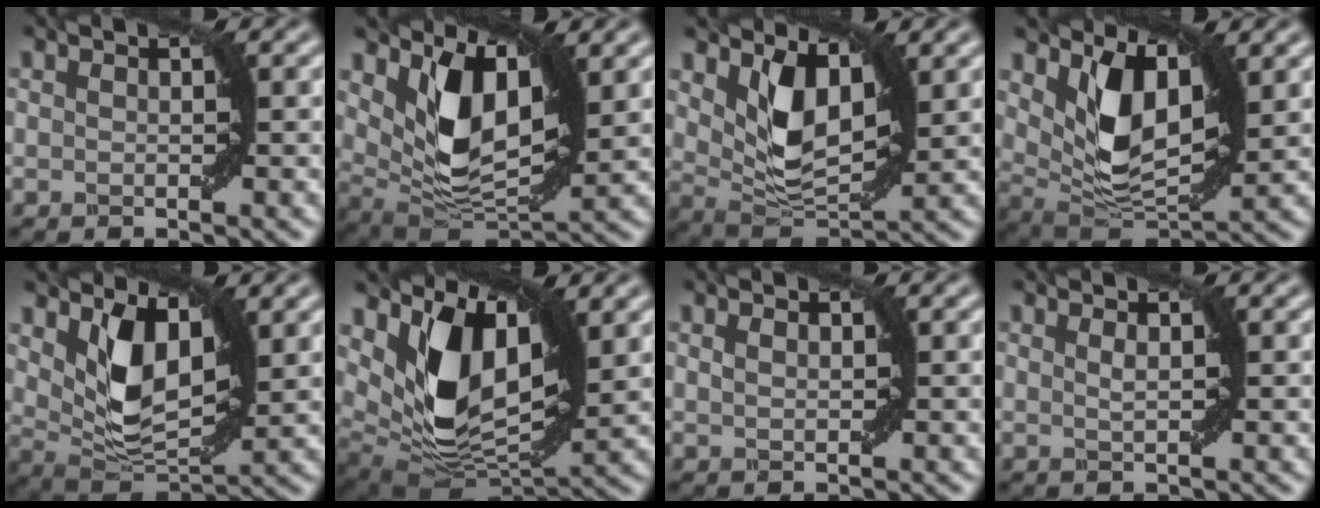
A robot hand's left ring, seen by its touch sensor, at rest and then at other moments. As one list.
[{"total": 7.7, "force": [2.6, 4.0, 6.0], "torque": [-0.116, -0.019, 0.048]}, {"total": 5.7, "force": [2.1, 3.1, 4.3], "torque": [-0.089, -0.011, 0.044]}, {"total": 6.8, "force": [2.4, 3.6, 5.3], "torque": [-0.104, -0.017, 0.046]}, {"total": 5.9, "force": [2.1, 3.2, 4.5], "torque": [-0.092, -0.012, 0.043]}, {"total": 9.9, "force": [3.3, 5.5, 7.5], "torque": [-0.143, -0.022, 0.070]}, {"total": 0.8, "force": [0.5, 0.5, 0.5], "torque": [-0.011, 0.000, 0.011]}, {"total": 0.8, "force": [0.4, 0.0, 0.7], "torque": [-0.014, 0.002, 0.007]}]